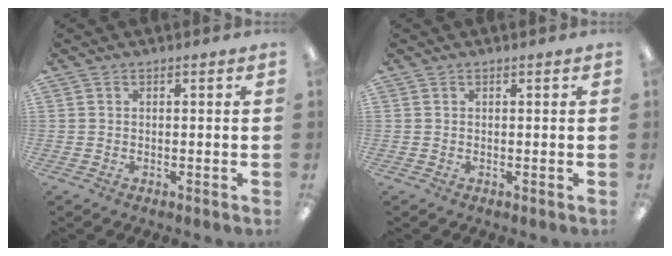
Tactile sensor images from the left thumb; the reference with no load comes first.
{"total": 0.0}